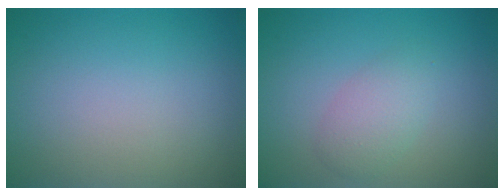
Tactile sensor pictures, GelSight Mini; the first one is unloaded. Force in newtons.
{"total": 2.4, "press": 2.4, "slide": 0.1}